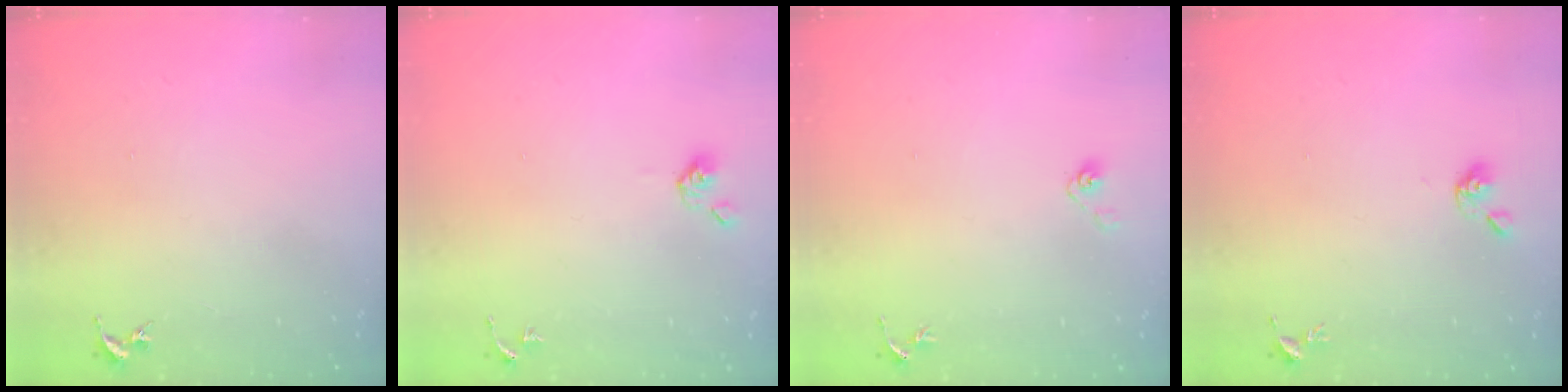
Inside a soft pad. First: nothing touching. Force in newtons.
{"total": 4.6, "press": 4.6, "slide": 0.7}
{"total": 3.6, "press": 2.9, "slide": 2.0}
{"total": 5.2, "press": 5.1, "slide": 0.6}